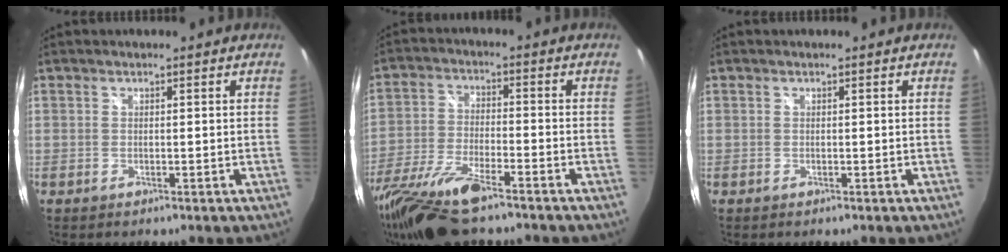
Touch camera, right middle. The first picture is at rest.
{"total": 16.4, "force": [-12.6, 3.3, 10.0], "torque": [-0.219, -0.044, -0.241]}
{"total": 0.0}